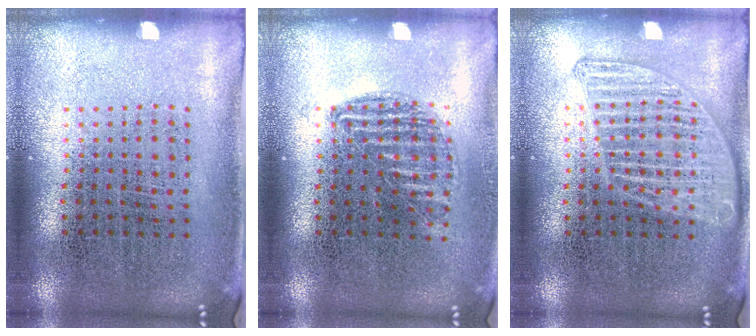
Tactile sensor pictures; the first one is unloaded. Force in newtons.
{"total": 0.9, "press": 0.8, "slide": 0.5}
{"total": 1.3, "press": 1.3, "slide": 0.1}